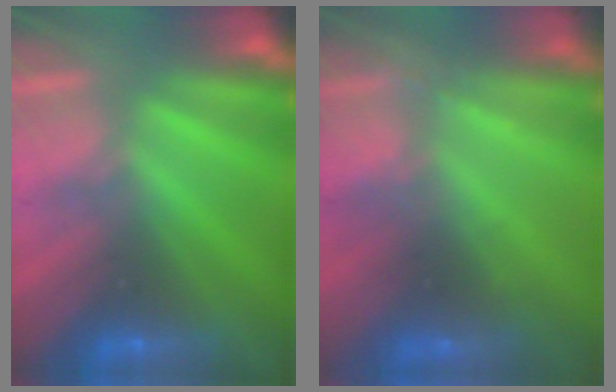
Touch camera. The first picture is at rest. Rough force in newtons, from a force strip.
{"total": 2.1}